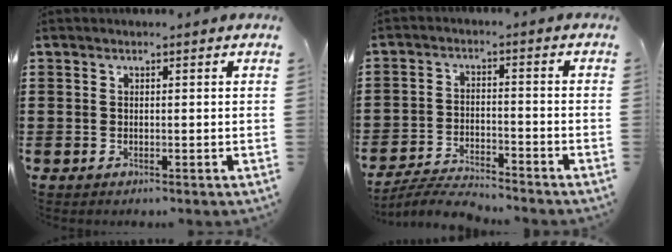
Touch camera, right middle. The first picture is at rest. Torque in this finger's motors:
{"motor_torque": [-0.15, 0.08, 0.32, 0.01]}